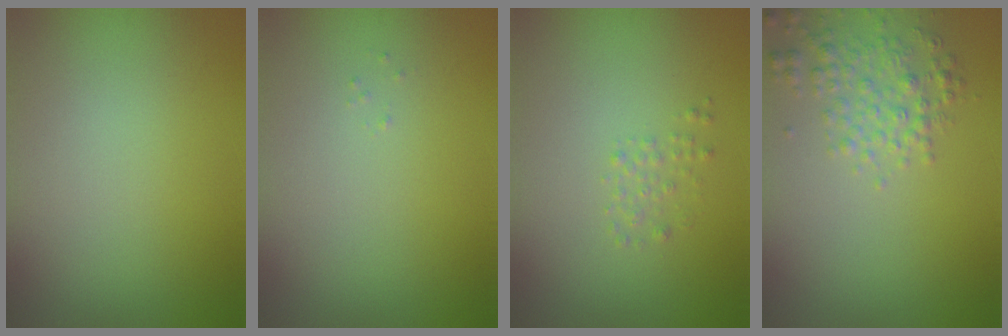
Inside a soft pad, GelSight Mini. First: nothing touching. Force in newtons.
{"total": 0.0}
{"total": 1.0, "press": 1.0, "slide": 0.0}
{"total": 2.7, "press": 2.7, "slide": 0.1}